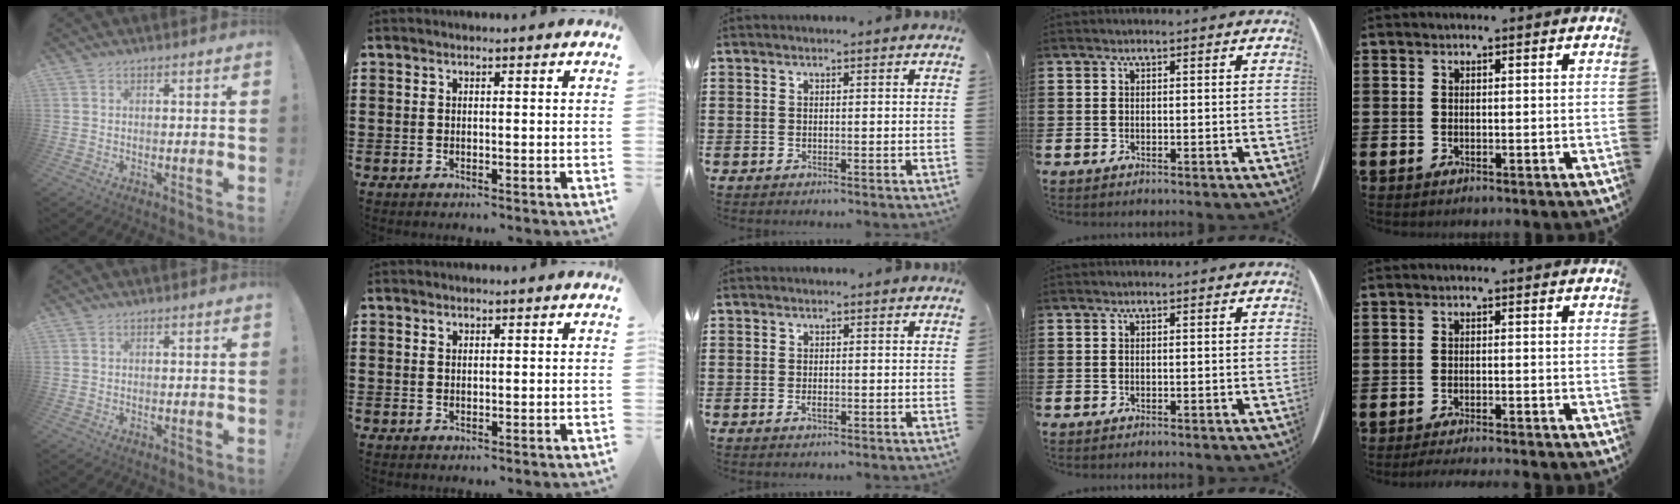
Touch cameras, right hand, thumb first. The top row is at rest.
{"index": {"total": 0.7, "force": [0.5, 0.5, 0.3], "torque": [-0.007, 0.003, 0.010]}, "middle": {"total": 0.9, "force": [-0.4, 0.5, 0.7], "torque": [-0.015, -0.005, -0.006]}, "little": {"total": 1.5, "force": [-1.4, -0.2, 0.4], "torque": [-0.006, 0.002, -0.027]}}